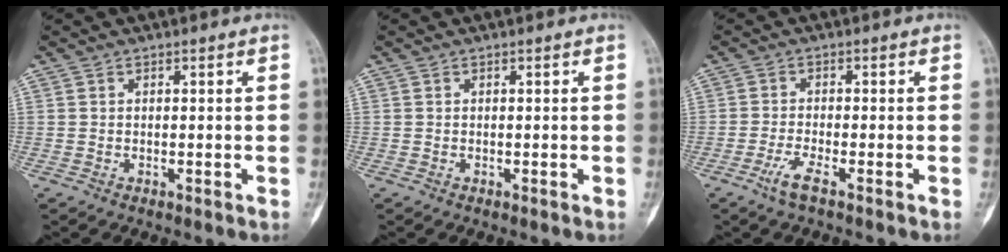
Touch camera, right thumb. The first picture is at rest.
{"total": 0.0}
{"total": 3.4, "force": [-2.1, 0.2, 2.6], "torque": [-0.068, 0.001, -0.046]}